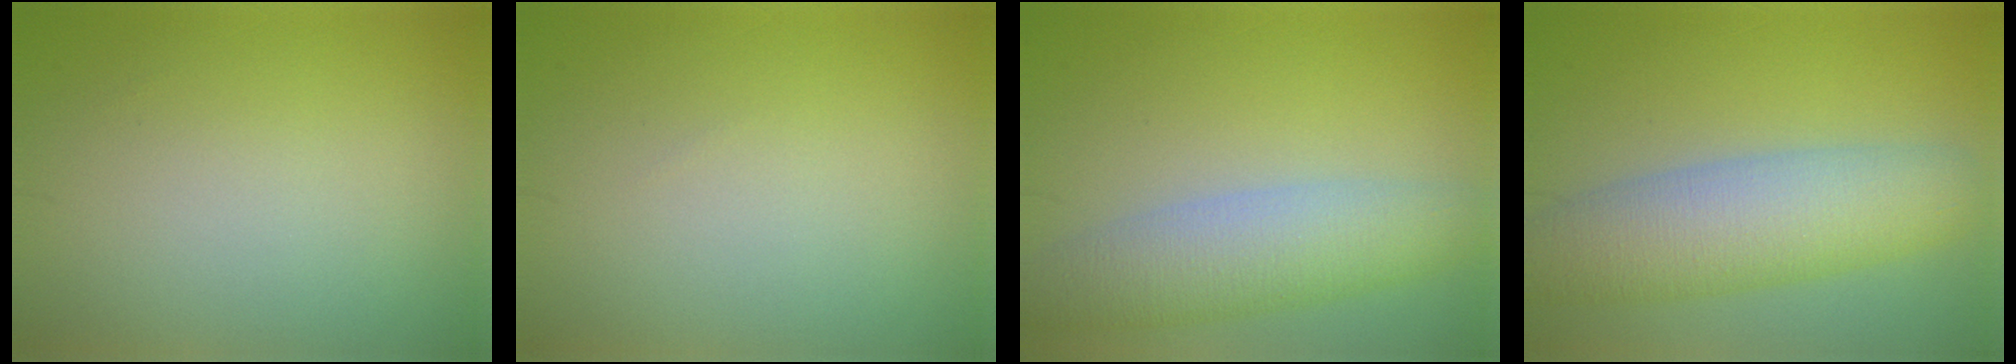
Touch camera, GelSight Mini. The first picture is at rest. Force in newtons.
{"total": 0.0}
{"total": 6.0, "press": 6.0, "slide": 0.1}
{"total": 7.6, "press": 7.6, "slide": 0.5}